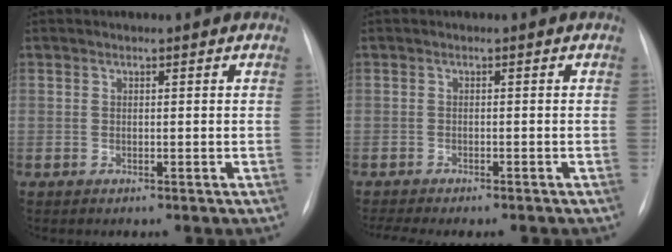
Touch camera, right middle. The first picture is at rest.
{"total": 6.3, "force": [-5.5, 0.8, 2.9], "torque": [-0.033, 0.001, -0.077]}